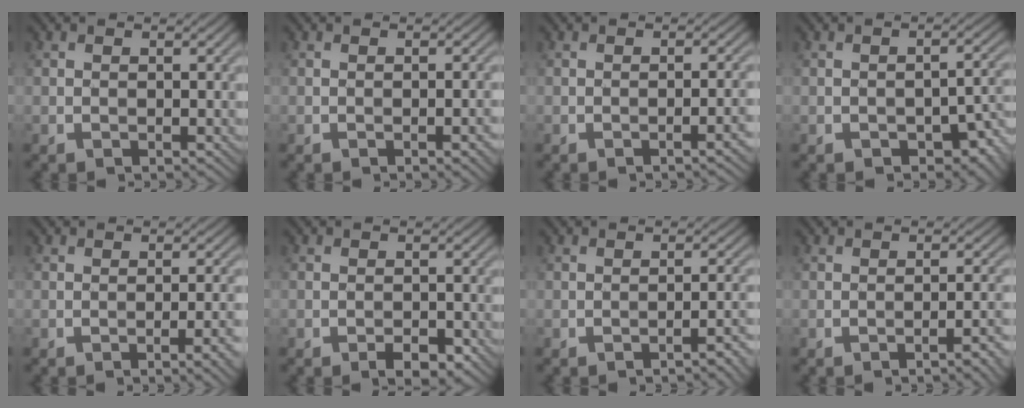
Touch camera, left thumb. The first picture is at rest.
{"total": 2.3, "force": [-0.8, 0.4, 2.1], "torque": [-0.027, 0.005, -0.012]}
{"total": 2.8, "force": [-1.1, 0.5, 2.5], "torque": [-0.029, 0.011, -0.021]}
{"total": 5.7, "force": [-3.1, 2.8, 3.9], "torque": [-0.045, -0.001, -0.040]}
{"total": 4.3, "force": [-1.6, 0.9, 3.8], "torque": [-0.046, 0.007, -0.023]}
{"total": 2.5, "force": [-1.5, 1.0, 1.6], "torque": [-0.021, 0.001, -0.025]}
{"total": 3.3, "force": [-2.0, 0.5, 2.6], "torque": [-0.027, 0.015, -0.034]}
{"total": 3.6, "force": [-1.9, 0.7, 3.0], "torque": [-0.035, 0.015, -0.033]}